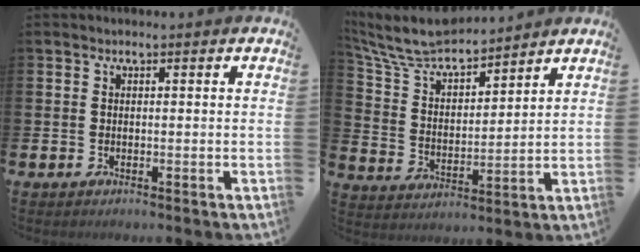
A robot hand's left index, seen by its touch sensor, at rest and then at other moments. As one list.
[{"total": 8.1, "force": [7.5, 1.8, 2.5], "torque": [-0.089, -0.050, 0.132]}]